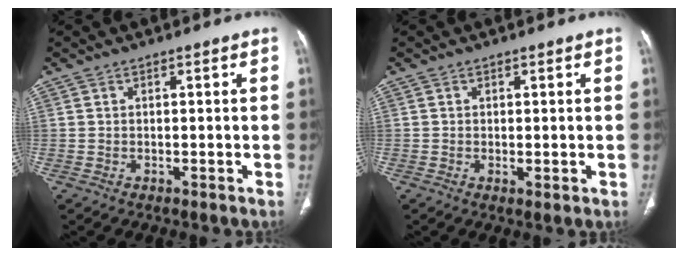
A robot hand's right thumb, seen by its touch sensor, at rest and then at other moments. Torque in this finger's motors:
{"motor_torque": [-0.56, 0.04, -0.41, 0.22, -0.14]}